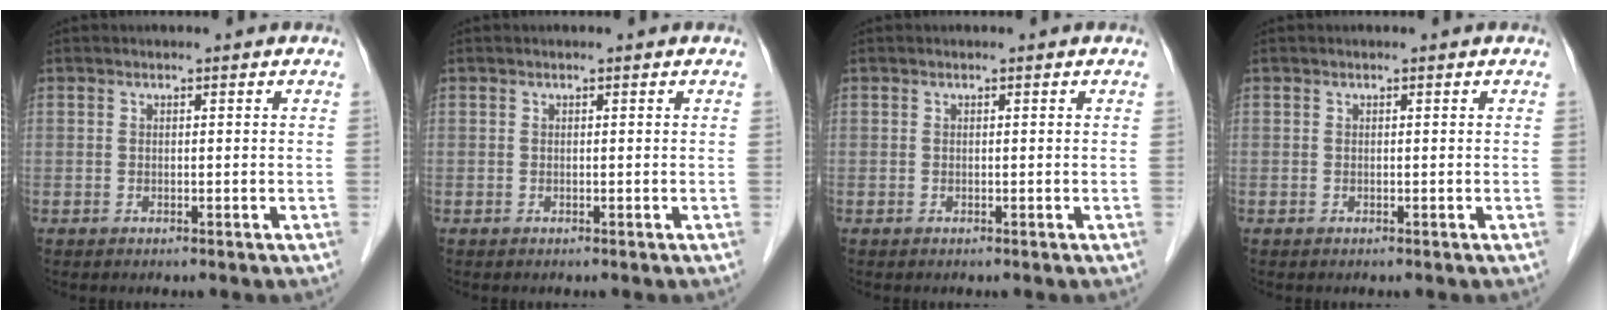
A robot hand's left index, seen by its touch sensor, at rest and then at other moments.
{"total": 0.0}
{"total": 0.0}
{"total": 0.0}